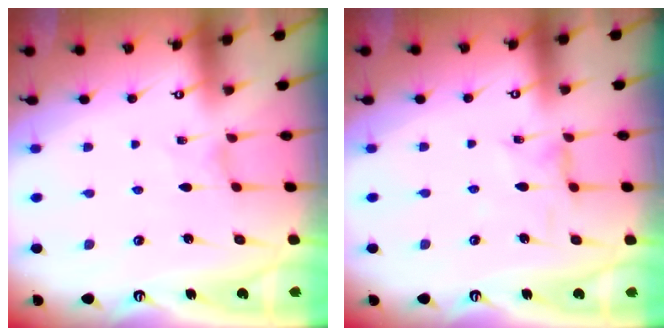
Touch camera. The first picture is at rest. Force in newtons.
{"total": 1.9, "press": 1.9, "slide": 0.1}